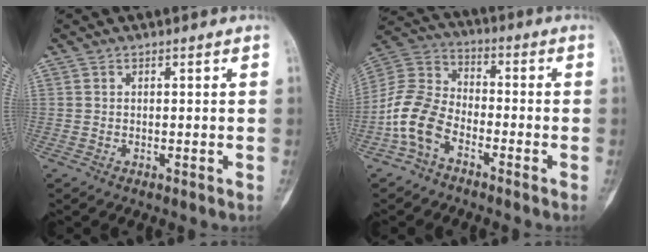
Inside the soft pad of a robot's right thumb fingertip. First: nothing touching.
{"total": 10.7, "force": [-5.1, 6.9, 6.4], "torque": [-0.133, 0.047, -0.111]}